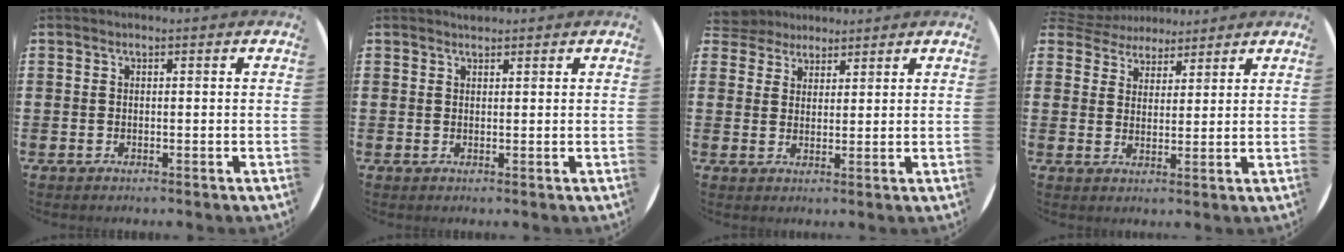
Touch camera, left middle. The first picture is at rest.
{"total": 1.0, "force": [0.9, 0.4, -0.1], "torque": [0.009, -0.001, 0.017]}
{"total": 3.9, "force": [3.6, 1.4, -0.4], "torque": [-0.007, -0.004, 0.070]}
{"total": 4.3, "force": [3.8, 2.0, -0.2], "torque": [-0.016, -0.007, 0.070]}